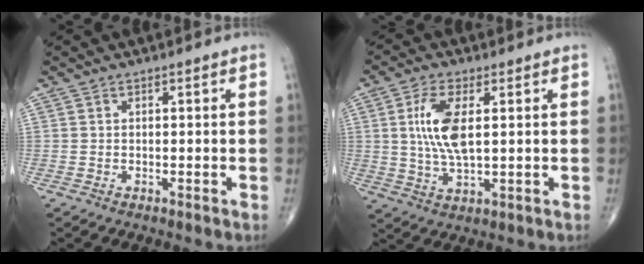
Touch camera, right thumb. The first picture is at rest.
{"total": 9.2, "force": [1.7, 3.8, 8.2], "torque": [-0.175, -0.008, 0.036]}